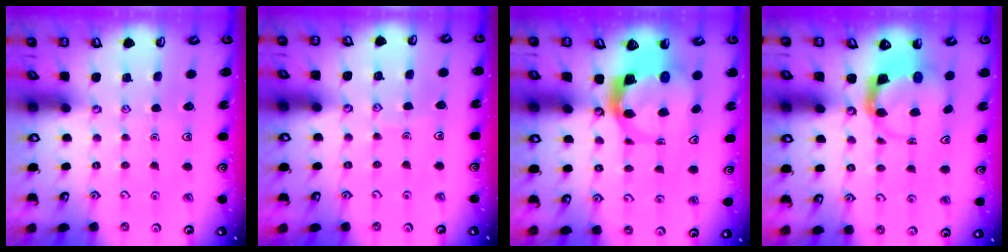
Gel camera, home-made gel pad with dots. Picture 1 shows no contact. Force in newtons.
{"total": 3.4, "press": 3.4, "slide": 0.3}
{"total": 5.7, "press": 5.6, "slide": 1.0}
{"total": 3.9, "press": 3.9, "slide": 0.5}